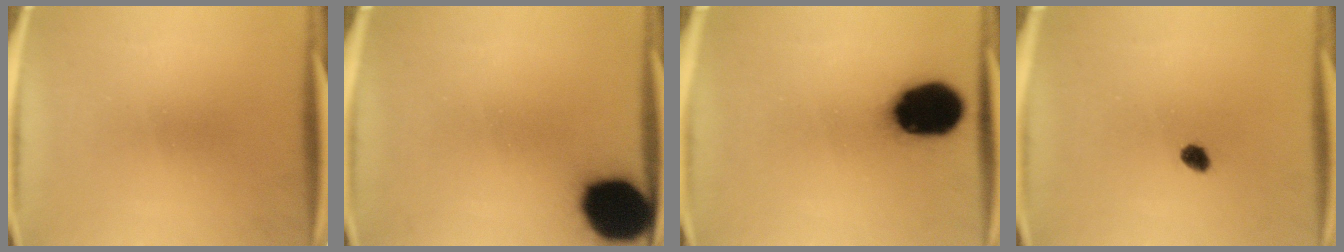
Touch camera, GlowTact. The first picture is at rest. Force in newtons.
{"total": 17.4}
{"total": 18.9}
{"total": 2.2}